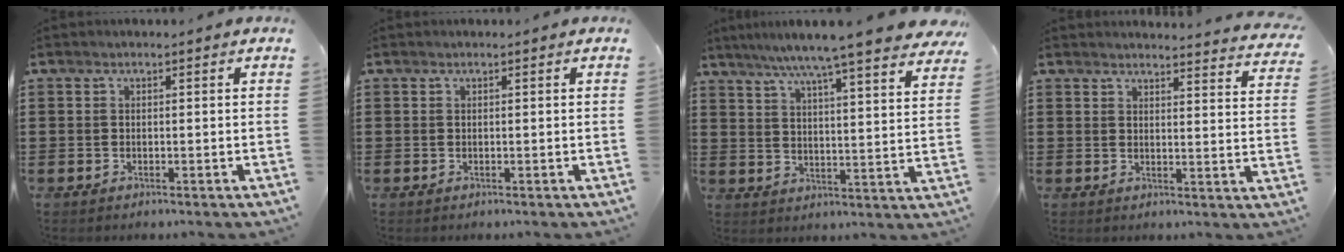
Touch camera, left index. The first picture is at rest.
{"total": 0.0}
{"total": 7.6, "force": [6.5, -1.1, 3.7], "torque": [-0.097, -0.039, 0.106]}
{"total": 3.1, "force": [3.0, -0.3, 0.4], "torque": [-0.014, -0.023, 0.052]}